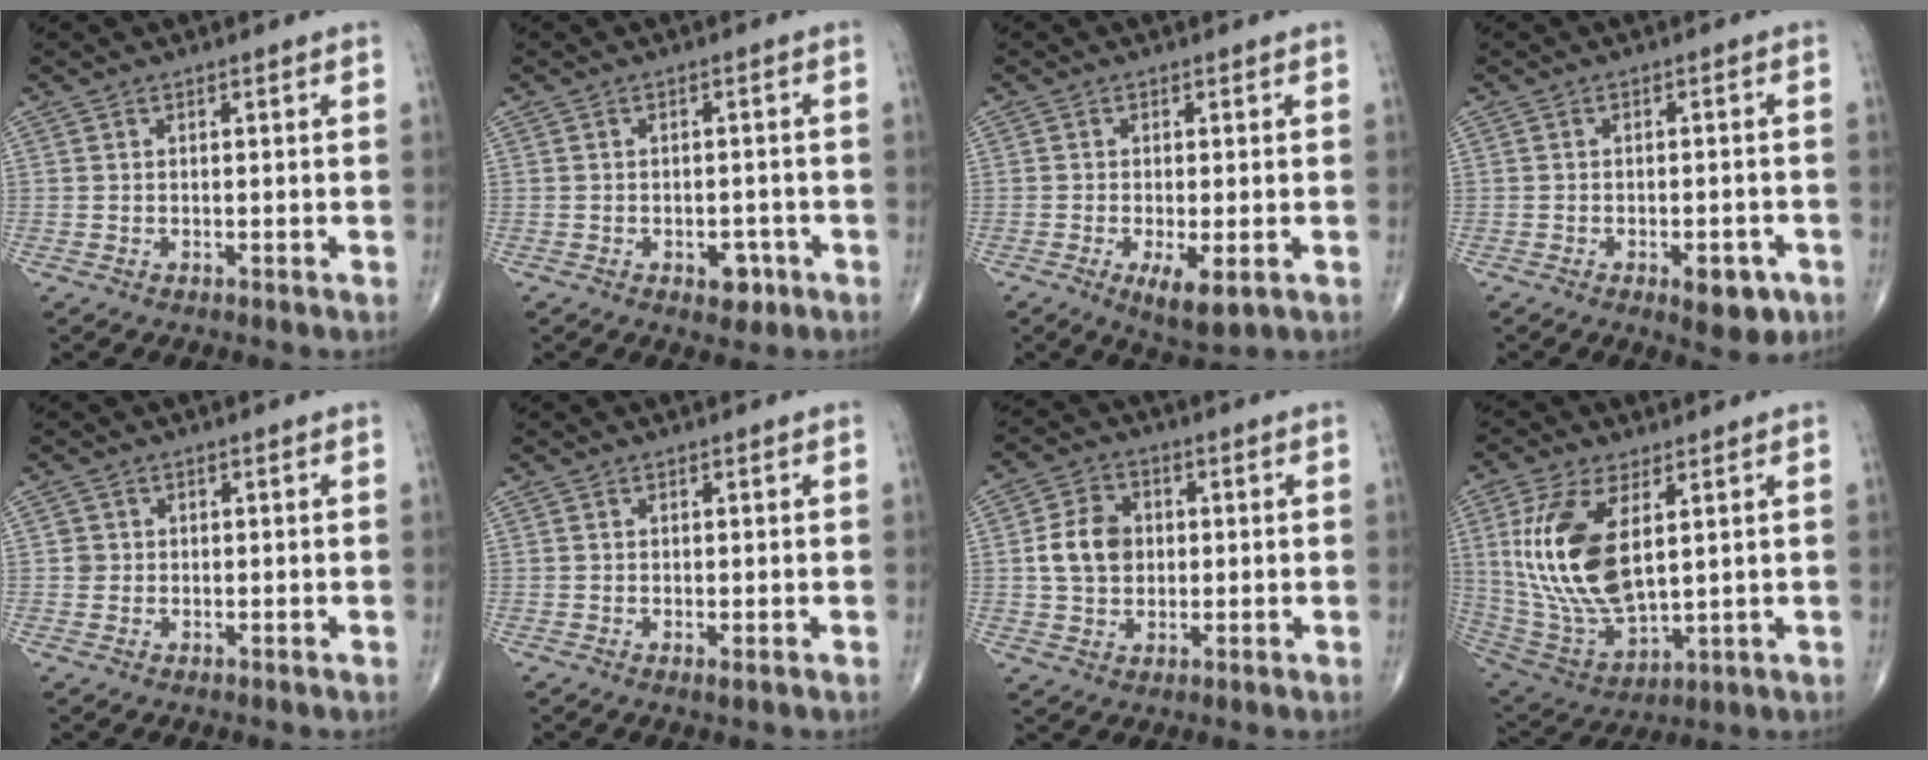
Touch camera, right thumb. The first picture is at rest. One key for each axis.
{"total": 3.7, "fx": -1.7, "fy": 2.3, "fz": 2.3, "tx": -0.010, "ty": 0.009, "tz": -0.020}
{"total": 5.7, "fx": -1.8, "fy": 1.7, "fz": 5.1, "tx": -0.088, "ty": -0.016, "tz": -0.026}
{"total": 5.9, "fx": -2.8, "fy": 2.6, "fz": 4.6, "tx": -0.044, "ty": 0.007, "tz": -0.030}
{"total": 1.5, "fx": 0.0, "fy": 1.5, "fz": 0.1, "tx": 0.007, "ty": 0.005, "tz": -0.001}
{"total": 0.8, "fx": -0.1, "fy": 0.1, "fz": 0.8, "tx": -0.016, "ty": -0.005, "tz": -0.003}
{"total": 8.2, "fx": 0.6, "fy": 6.5, "fz": 5.1, "tx": -0.072, "ty": 0.007, "tz": 0.007}
{"total": 18.0, "fx": 4.0, "fy": 8.6, "fz": 15.3, "tx": -0.313, "ty": -0.023, "tz": 0.090}